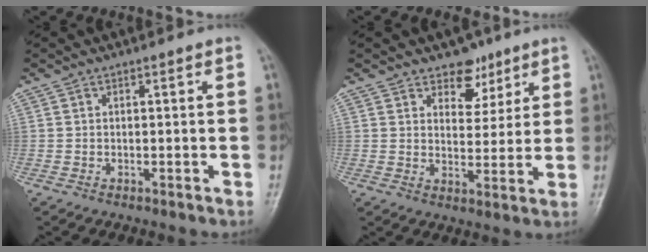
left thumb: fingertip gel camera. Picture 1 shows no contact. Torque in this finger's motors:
{"motor_torque": [-0.29, 0.32, -0.17, -0.28, 0.05]}